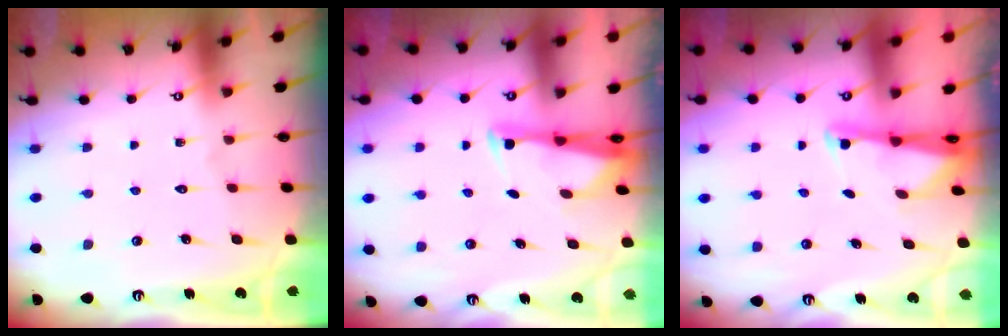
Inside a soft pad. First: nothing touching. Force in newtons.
{"total": 2.7, "press": 2.6, "slide": 0.7}
{"total": 2.0, "press": 1.9, "slide": 0.4}